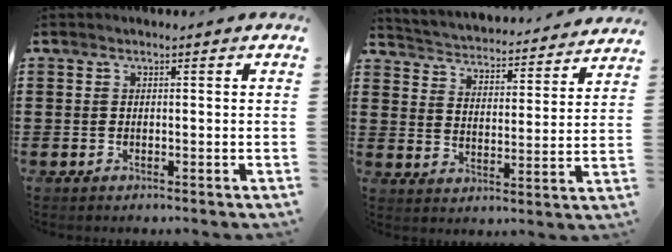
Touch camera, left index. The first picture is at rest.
{"total": 3.1, "force": [3.1, -0.2, -0.2], "torque": [-0.019, -0.035, 0.044]}